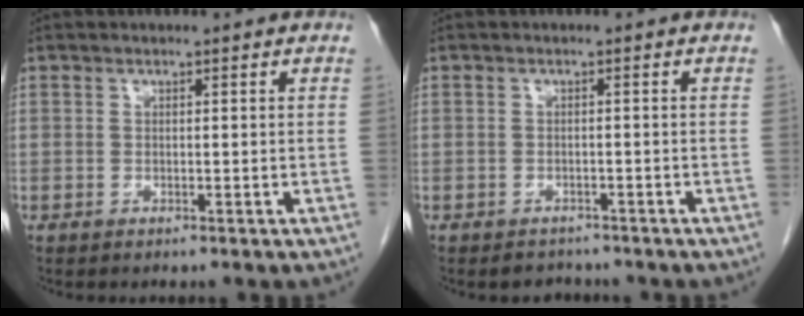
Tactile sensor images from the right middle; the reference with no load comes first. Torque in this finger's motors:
{"motor_torque": [0.02, -0.01, 0.00, 0.00]}